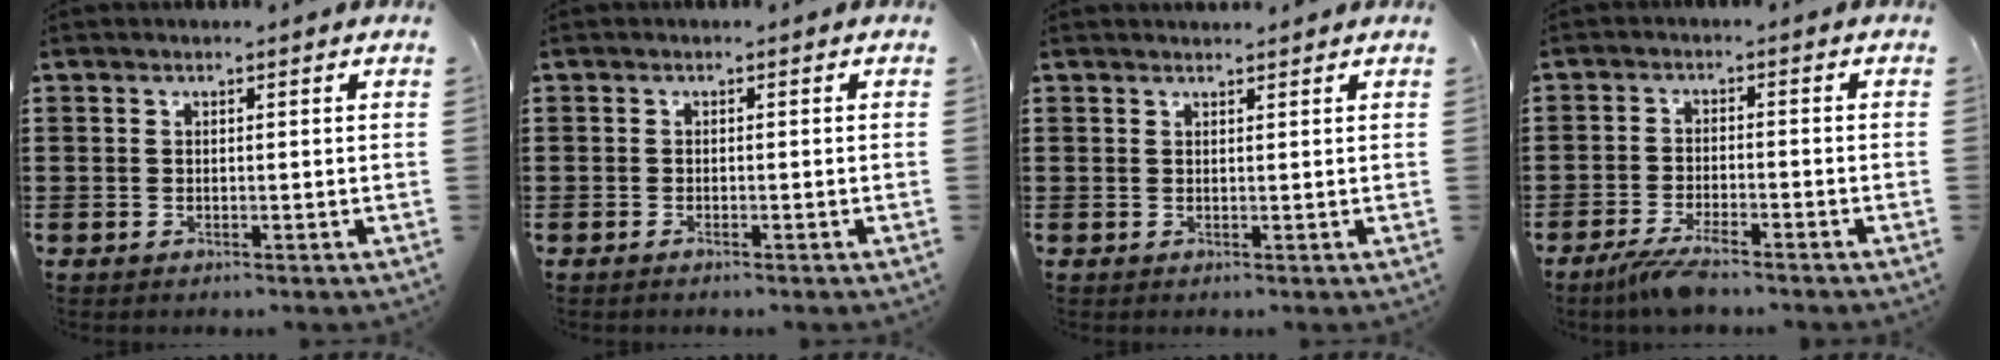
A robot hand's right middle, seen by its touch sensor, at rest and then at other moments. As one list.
[{"total": 0.5, "force": [-0.3, -0.1, 0.4], "torque": [-0.009, -0.004, -0.004]}, {"total": 1.0, "force": [0.9, 0.1, 0.0], "torque": [0.006, -0.002, 0.016]}, {"total": 3.9, "force": [-3.3, 0.2, 2.1], "torque": [-0.055, -0.011, -0.068]}]